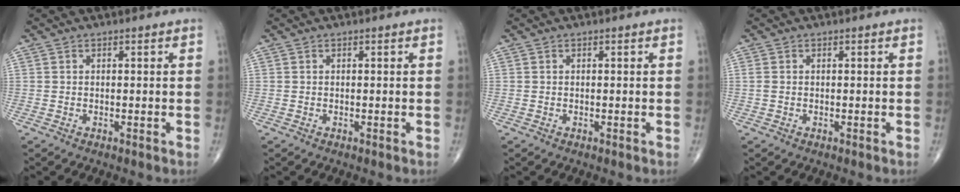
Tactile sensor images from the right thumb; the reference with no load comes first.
{"total": 0.0}
{"total": 0.0}
{"total": 0.7, "force": [0.0, 0.5, 0.5], "torque": [-0.020, 0.007, 0.005]}